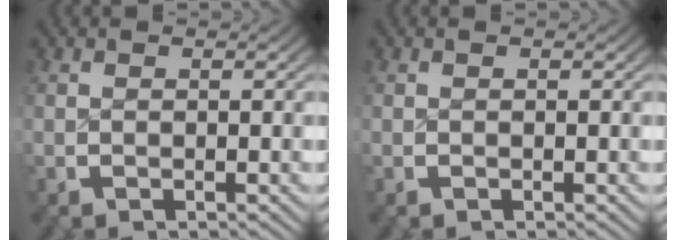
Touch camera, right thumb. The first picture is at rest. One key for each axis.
{"total": 0.0}